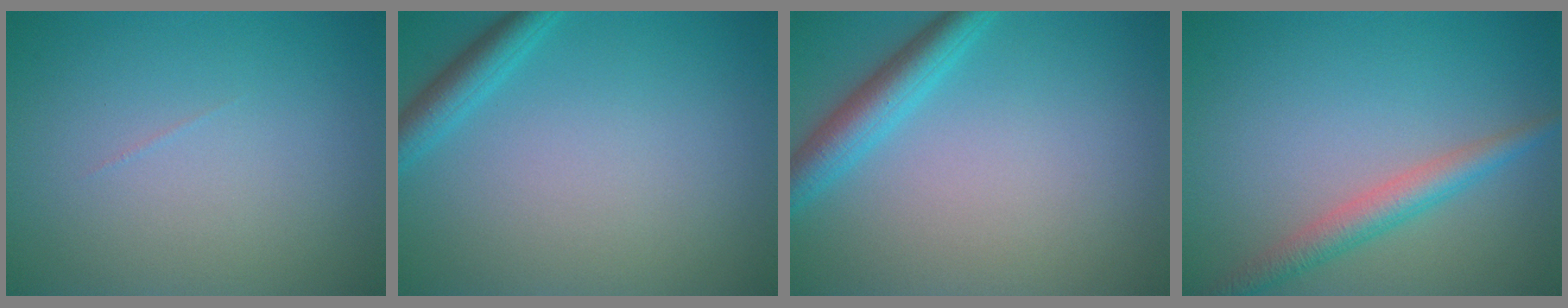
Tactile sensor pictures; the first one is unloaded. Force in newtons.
{"total": 2.4, "press": 2.4, "slide": 0.2}
{"total": 3.6, "press": 3.6, "slide": 0.1}
{"total": 3.0, "press": 3.0, "slide": 0.1}